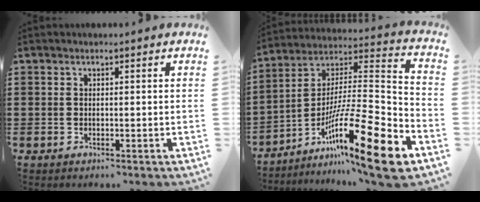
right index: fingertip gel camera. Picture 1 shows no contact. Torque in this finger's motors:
{"motor_torque": [1.61, -0.53, 1.05, 0.13]}